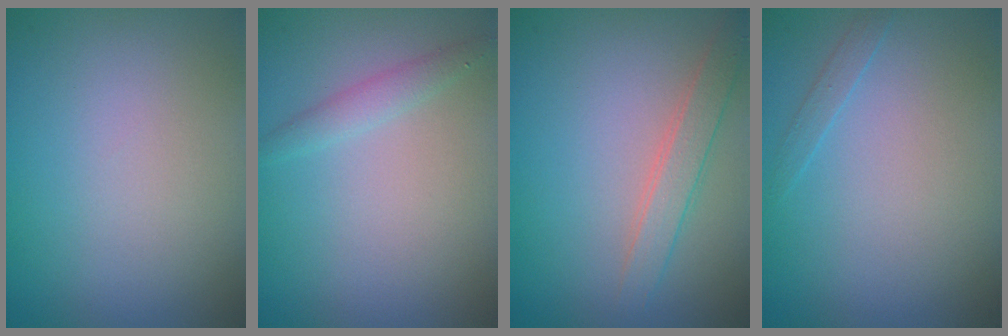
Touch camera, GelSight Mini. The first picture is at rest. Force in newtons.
{"total": 1.4, "press": 1.4, "slide": 0.1}
{"total": 2.3, "press": 2.3, "slide": 0.1}
{"total": 0.8, "press": 0.8, "slide": 0.1}